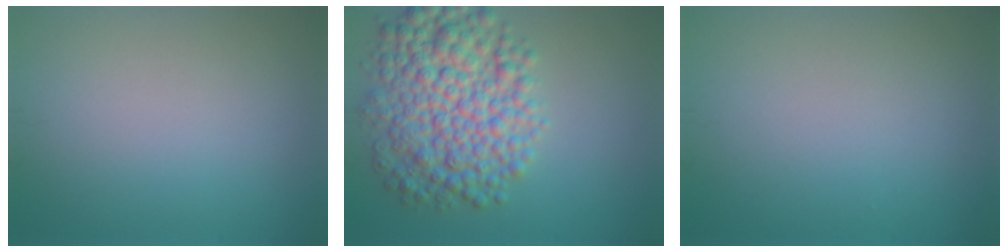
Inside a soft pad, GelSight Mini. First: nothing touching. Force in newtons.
{"total": 9.1, "press": 9.1, "slide": 0.0}
{"total": 0.0}